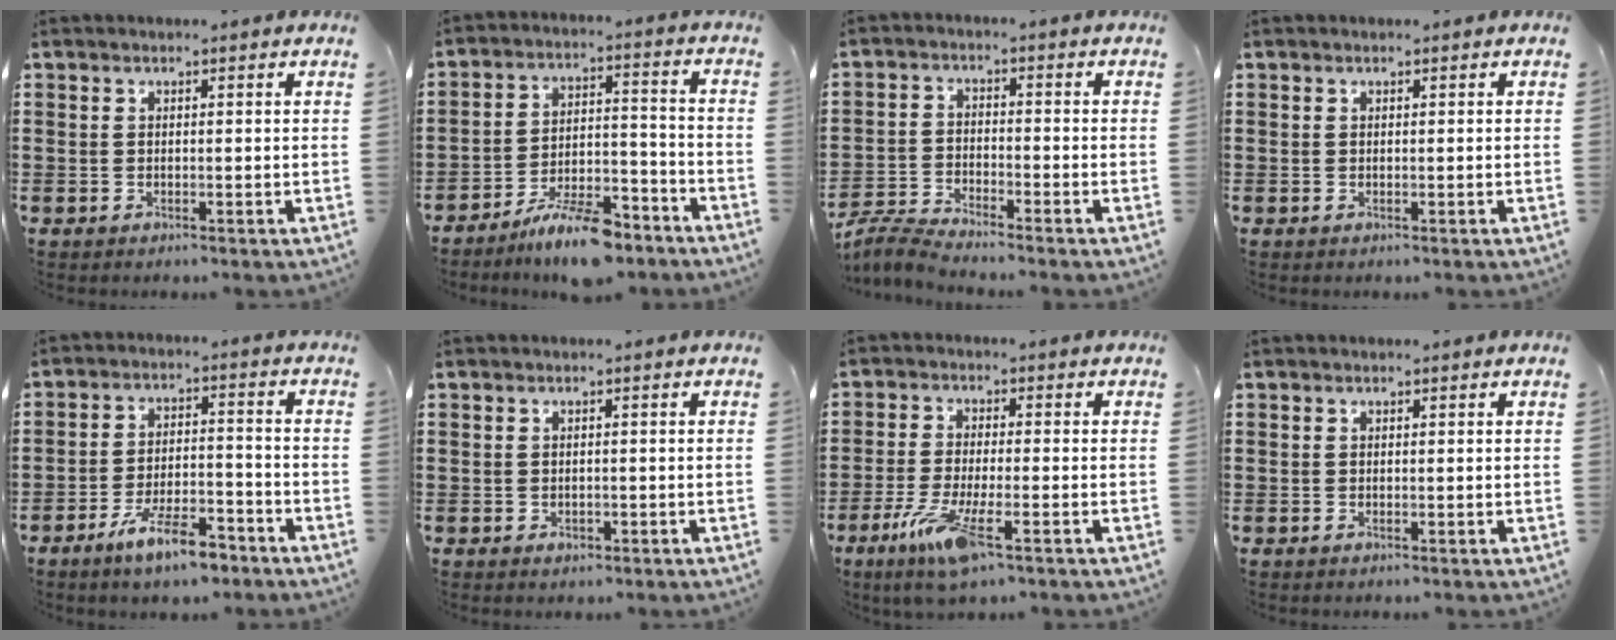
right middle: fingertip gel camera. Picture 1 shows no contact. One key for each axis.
{"total": 9.4, "fx": -8.0, "fy": 1.9, "fz": 4.5, "tx": -0.070, "ty": 0.024, "tz": -0.148}
{"total": 4.4, "fx": -4.2, "fy": 0.0, "fz": 1.1, "tx": -0.036, "ty": -0.005, "tz": -0.090}
{"total": 0.0}
{"total": 8.3, "fx": -6.3, "fy": 2.0, "fz": 5.1, "tx": -0.095, "ty": 0.007, "tz": -0.118}
{"total": 0.7, "fx": -0.4, "fy": 0.5, "fz": 0.3, "tx": -0.008, "ty": -0.002, "tz": -0.008}
{"total": 7.9, "fx": -4.1, "fy": 1.4, "fz": 6.6, "tx": -0.142, "ty": -0.015, "tz": -0.075}
{"total": 0.0}